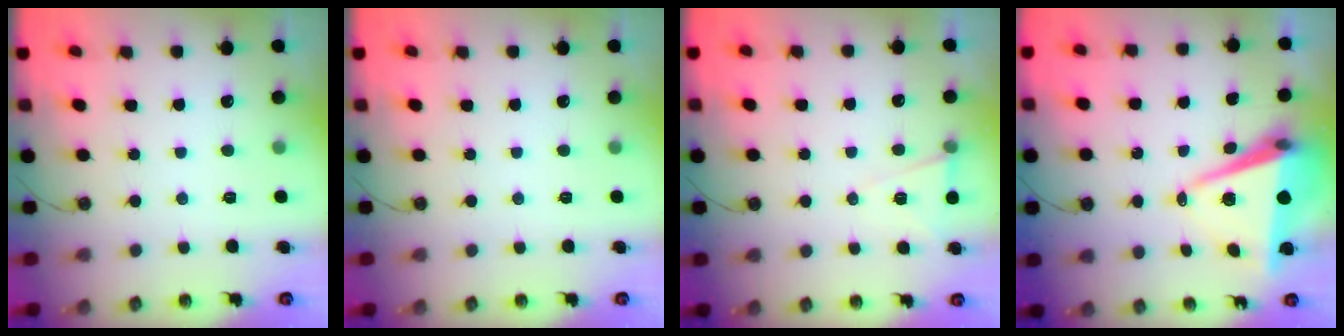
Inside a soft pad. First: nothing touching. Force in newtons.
{"total": 0.0}
{"total": 6.5, "press": 4.8, "slide": 4.4}
{"total": 9.1, "press": 8.2, "slide": 4.0}